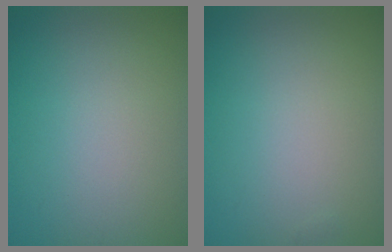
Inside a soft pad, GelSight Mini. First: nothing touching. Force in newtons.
{"total": 0.0}